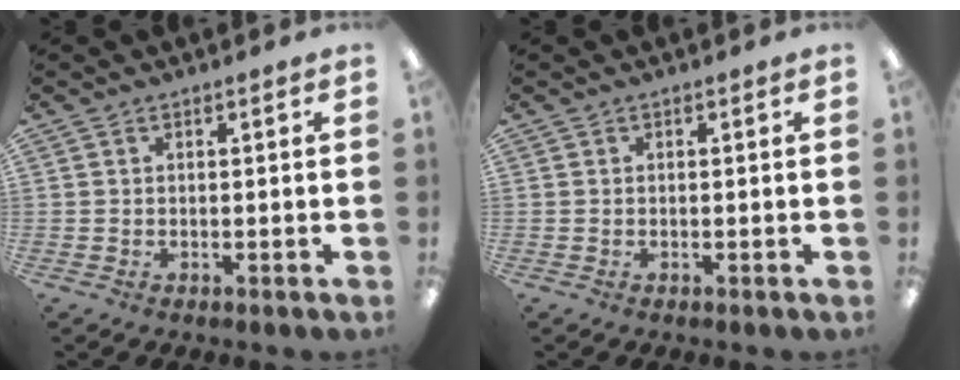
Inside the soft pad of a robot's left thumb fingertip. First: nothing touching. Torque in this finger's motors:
{"motor_torque": [0.00, 0.00, -0.26, 0.06, 0.00]}